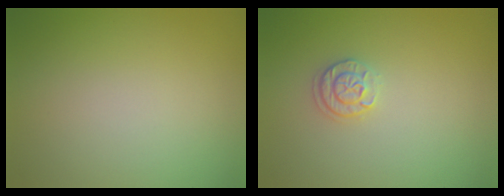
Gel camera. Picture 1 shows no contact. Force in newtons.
{"total": 1.8, "press": 1.7, "slide": 0.4}